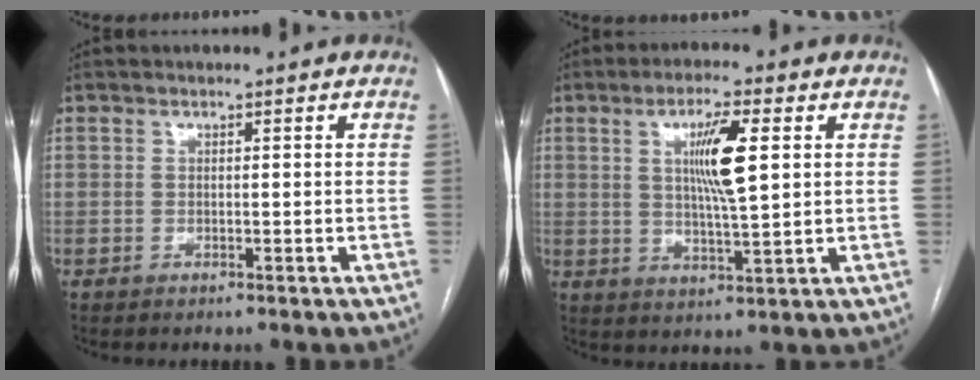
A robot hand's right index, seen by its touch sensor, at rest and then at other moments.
{"total": 8.3, "force": [2.2, 0.8, 8.0], "torque": [-0.142, -0.001, 0.039]}